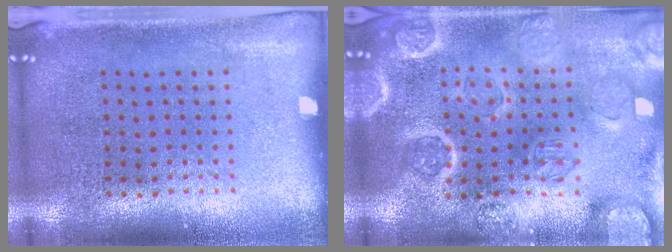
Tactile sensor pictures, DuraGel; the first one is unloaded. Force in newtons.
{"total": 4.1, "press": 3.8, "slide": 1.6}